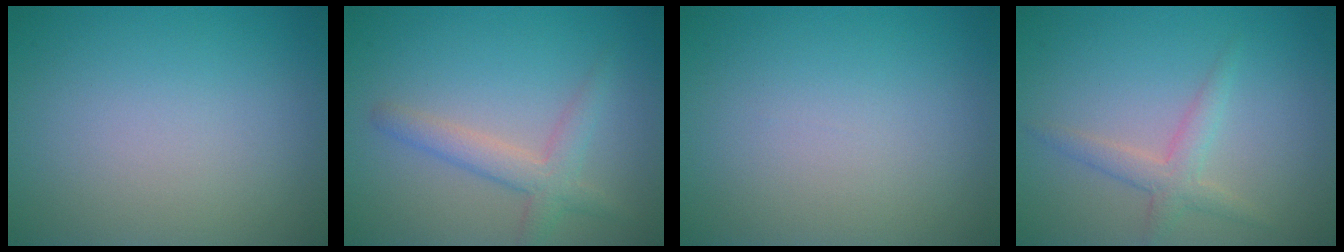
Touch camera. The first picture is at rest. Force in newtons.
{"total": 3.0, "press": 3.0, "slide": 0.1}
{"total": 0.0}
{"total": 2.4, "press": 2.4, "slide": 0.1}